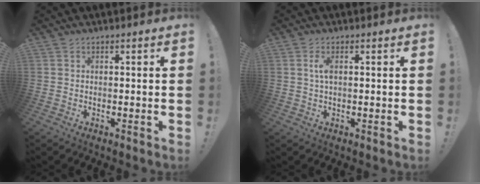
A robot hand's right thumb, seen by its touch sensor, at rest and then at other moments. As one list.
[{"total": 2.7, "force": [0.5, 1.0, 2.5], "torque": [-0.044, 0.002, 0.005]}]